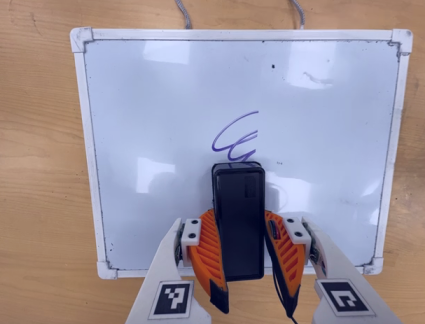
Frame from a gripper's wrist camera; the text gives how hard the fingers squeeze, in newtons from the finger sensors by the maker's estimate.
{"total": 6.7, "left": 6.2, "right": 7.2}